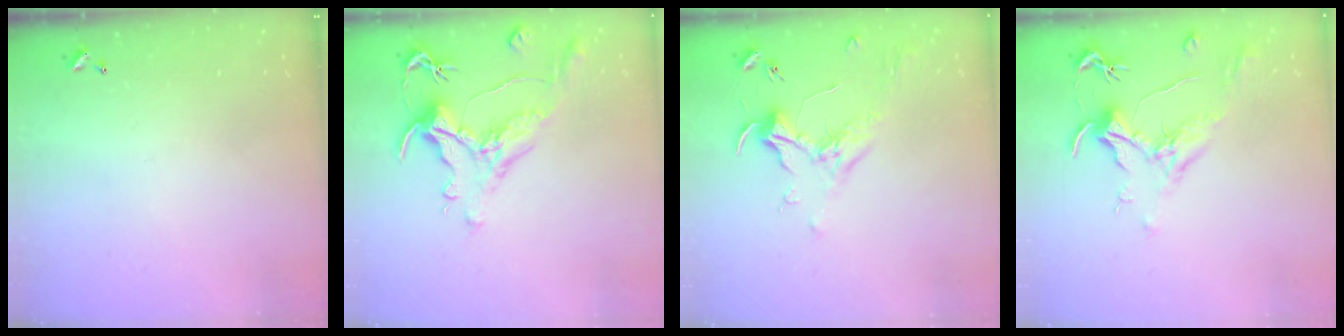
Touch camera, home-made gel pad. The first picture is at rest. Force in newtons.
{"total": 1.5, "press": 0.4, "slide": 1.5}
{"total": 1.8, "press": 1.6, "slide": 0.9}
{"total": 2.1, "press": 2.0, "slide": 0.8}